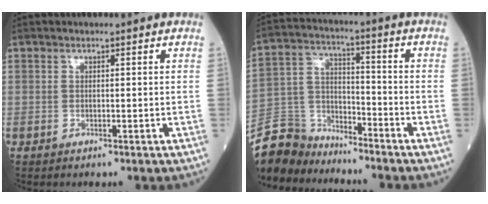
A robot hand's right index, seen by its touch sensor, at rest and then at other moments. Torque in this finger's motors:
{"motor_torque": [-0.08, -0.42, -0.36, -0.22]}